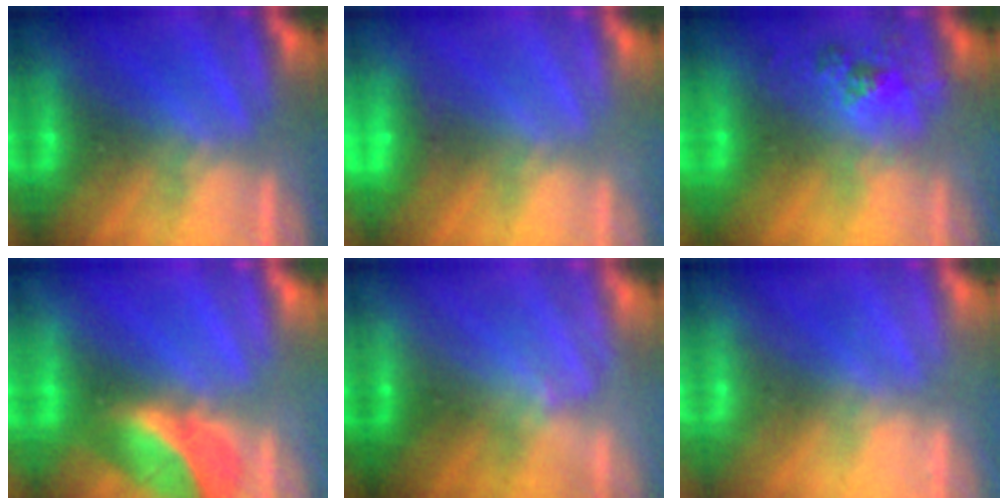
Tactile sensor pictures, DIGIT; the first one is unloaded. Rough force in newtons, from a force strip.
{"total": 2.3}
{"total": 2.4}
{"total": 2.6}
{"total": 1.3}
{"total": 2.2}